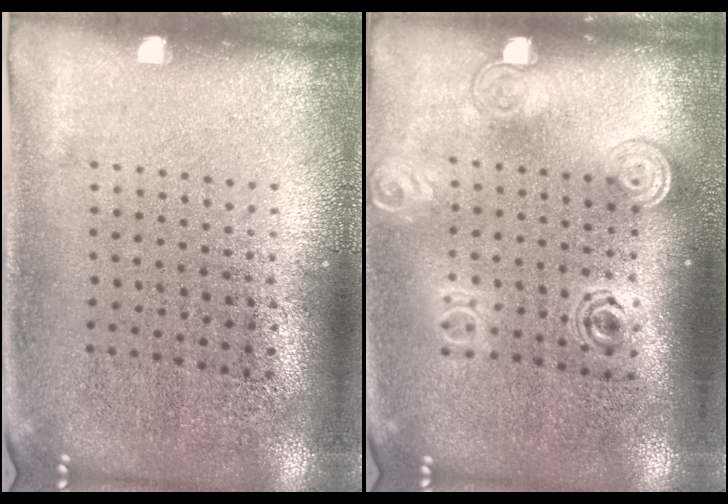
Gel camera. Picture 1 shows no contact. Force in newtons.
{"total": 1.5, "press": 1.3, "slide": 0.9}